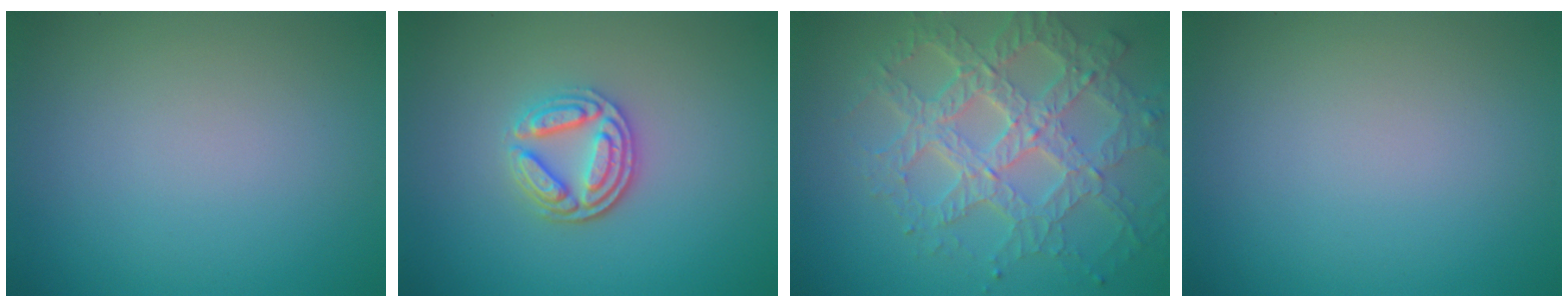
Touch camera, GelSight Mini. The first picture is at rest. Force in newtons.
{"total": 3.6, "press": 3.1, "slide": 1.8}
{"total": 7.8, "press": 5.5, "slide": 5.5}
{"total": 0.0}